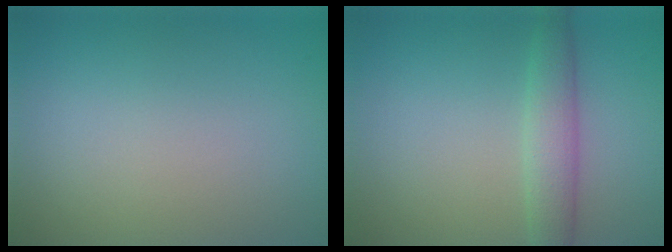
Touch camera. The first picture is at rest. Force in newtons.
{"total": 2.9, "press": 2.9, "slide": 0.2}